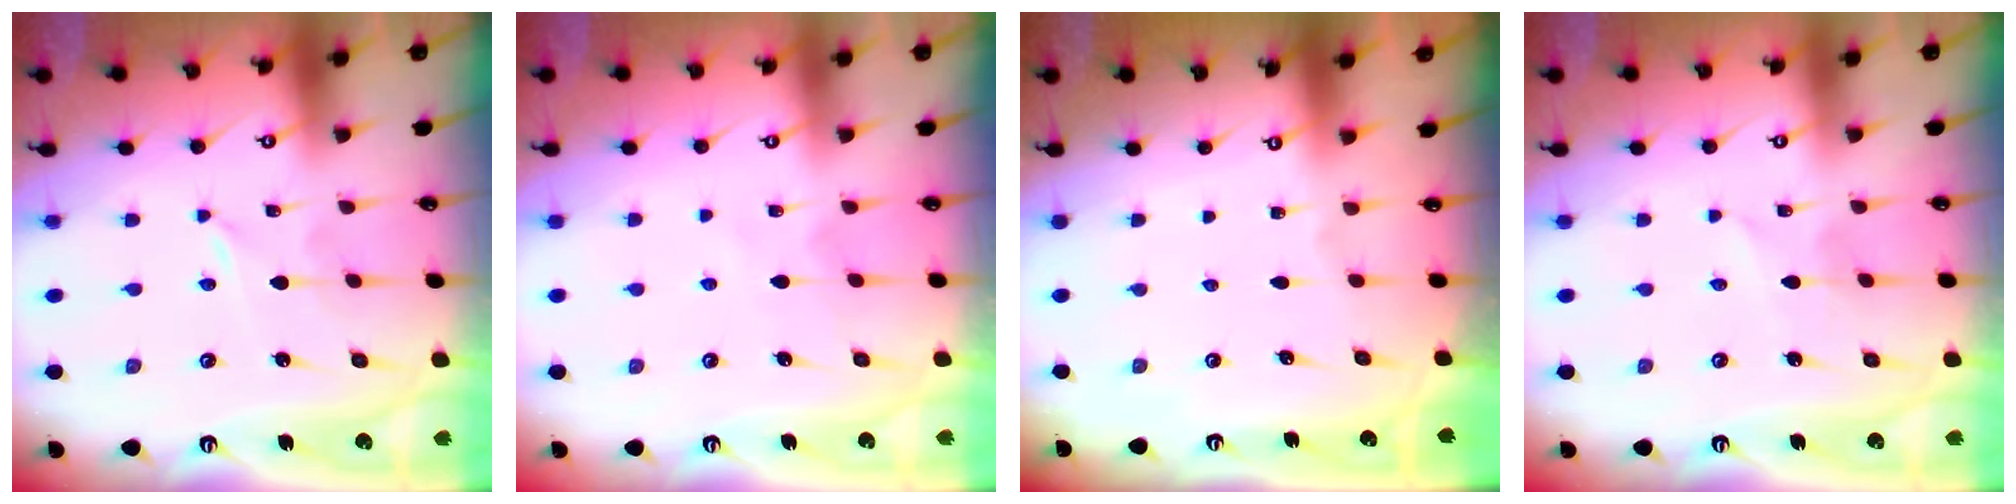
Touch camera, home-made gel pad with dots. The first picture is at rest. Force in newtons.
{"total": 4.2, "press": 4.2, "slide": 0.5}
{"total": 0.0}
{"total": 1.7, "press": 1.7, "slide": 0.2}